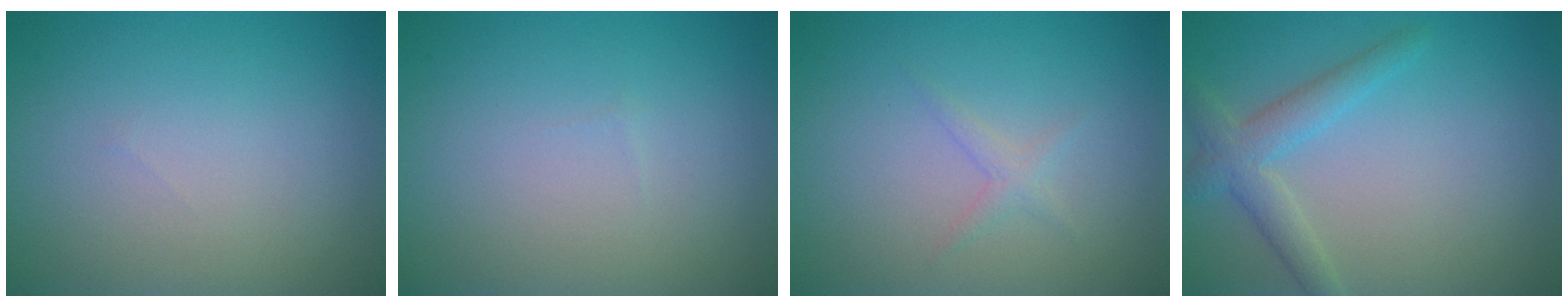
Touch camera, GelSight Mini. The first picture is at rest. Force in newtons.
{"total": 0.0}
{"total": 1.1, "press": 1.1, "slide": 0.1}
{"total": 3.1, "press": 3.1, "slide": 0.3}